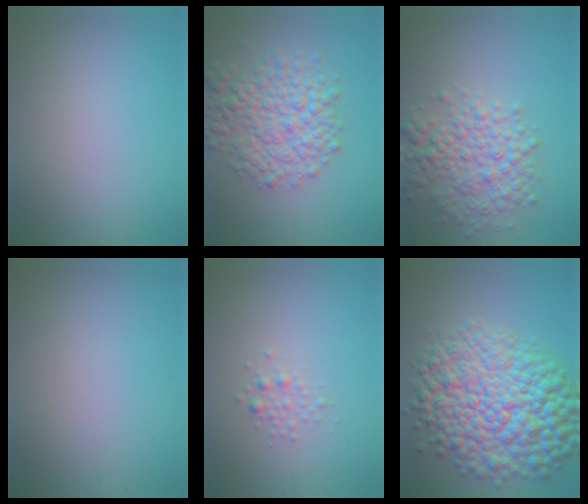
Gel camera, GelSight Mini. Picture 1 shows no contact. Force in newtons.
{"total": 6.5, "press": 6.5, "slide": 0.2}
{"total": 5.1, "press": 5.1, "slide": 0.1}
{"total": 0.0}
{"total": 1.1, "press": 1.1, "slide": 0.0}
{"total": 13.1, "press": 13.1, "slide": 0.2}